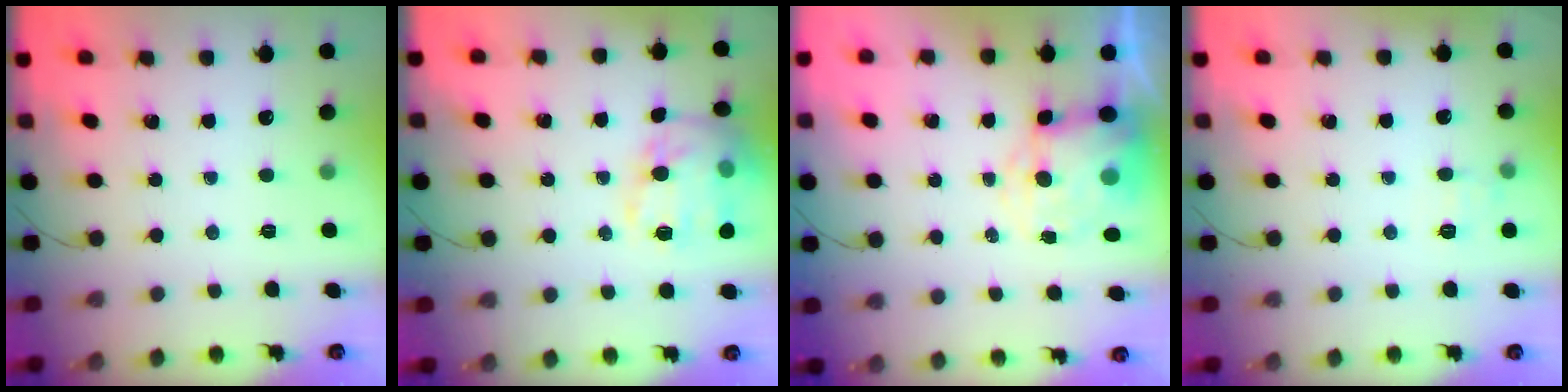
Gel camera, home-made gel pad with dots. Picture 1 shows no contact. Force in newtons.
{"total": 15.6, "press": 15.6, "slide": 0.7}
{"total": 9.2, "press": 9.0, "slide": 2.3}
{"total": 6.3, "press": 6.0, "slide": 1.9}